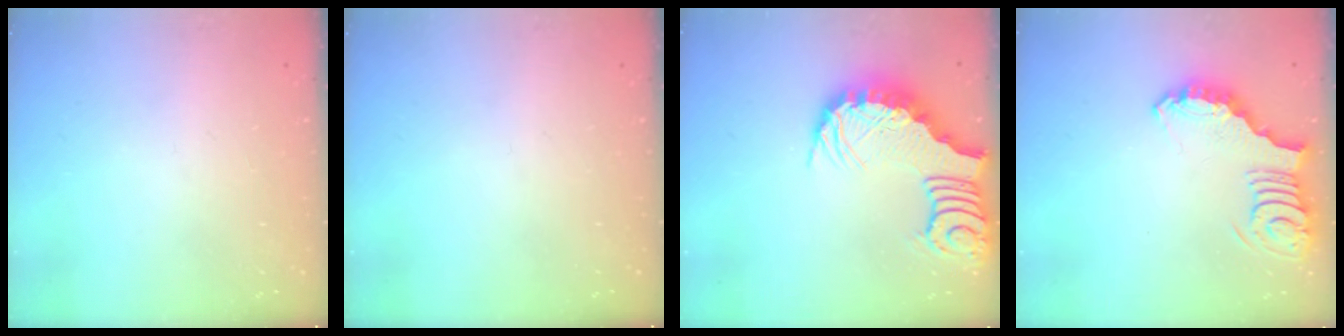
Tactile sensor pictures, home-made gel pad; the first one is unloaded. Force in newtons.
{"total": 0.0}
{"total": 3.8, "press": 3.7, "slide": 0.7}
{"total": 3.6, "press": 3.5, "slide": 0.7}